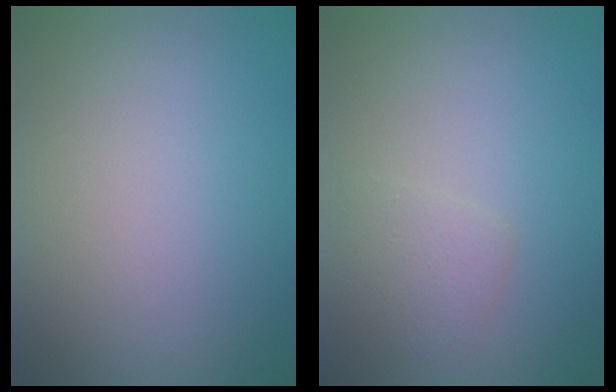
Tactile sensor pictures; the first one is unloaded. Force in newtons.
{"total": 1.4, "press": 1.4, "slide": 0.1}